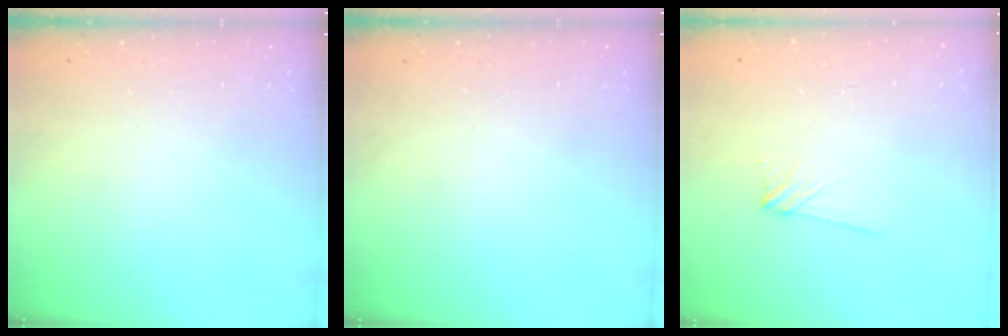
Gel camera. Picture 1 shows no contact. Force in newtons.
{"total": 0.0}
{"total": 4.1, "press": 4.1, "slide": 0.6}